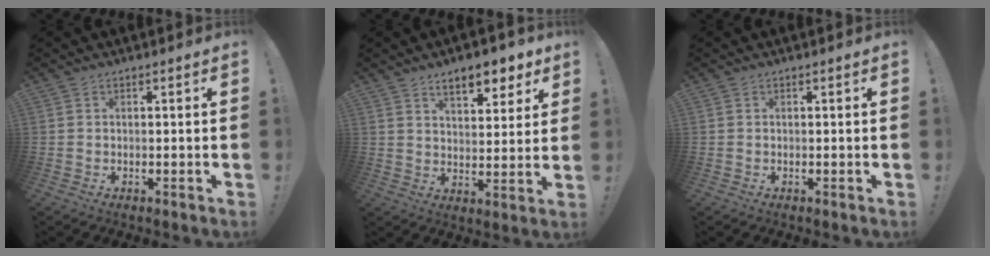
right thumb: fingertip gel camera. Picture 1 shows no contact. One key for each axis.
{"total": 9.5, "fx": 6.5, "fy": 3.7, "fz": 5.9, "tx": -0.080, "ty": -0.034, "tz": 0.114}
{"total": 0.0}